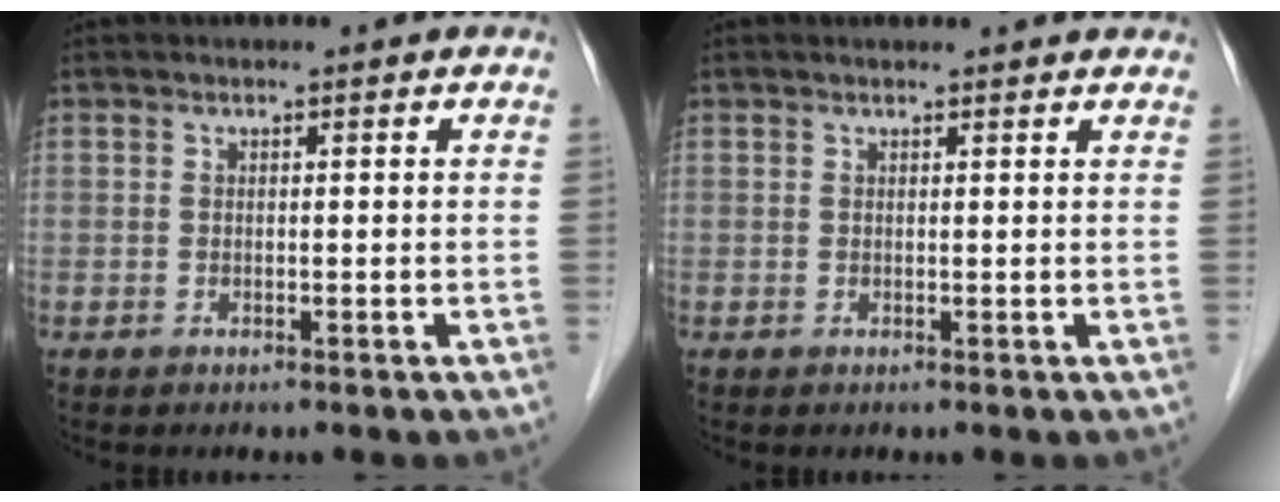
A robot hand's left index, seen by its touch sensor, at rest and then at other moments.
{"total": 4.1, "force": [4.0, 0.5, 1.1], "torque": [-0.013, 0.018, 0.038]}